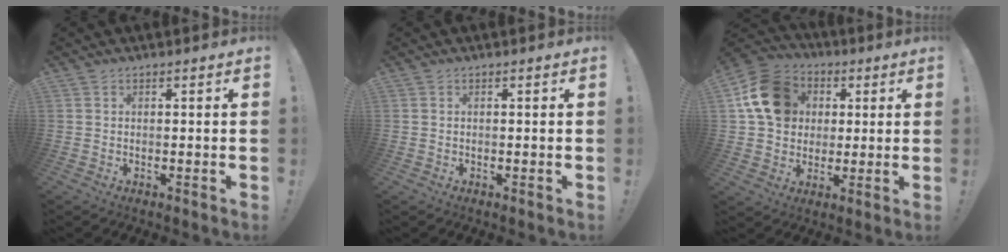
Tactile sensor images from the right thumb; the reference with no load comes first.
{"total": 0.0}
{"total": 16.6, "force": [4.4, 13.6, 8.5], "torque": [-0.123, -0.003, 0.091]}